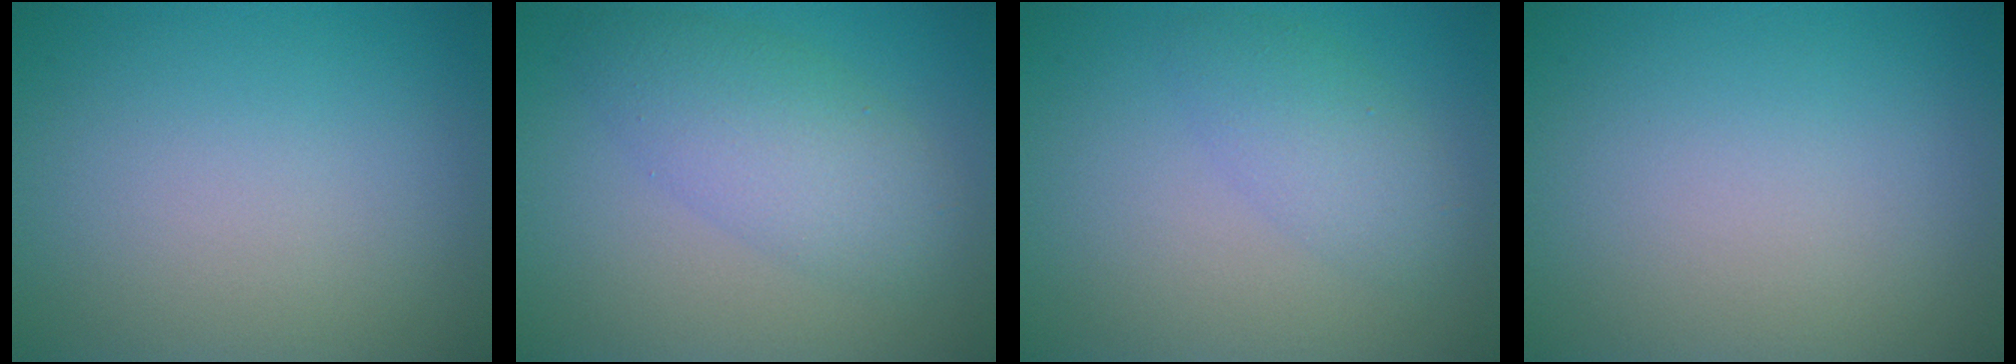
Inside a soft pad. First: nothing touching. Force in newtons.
{"total": 4.7, "press": 4.7, "slide": 0.2}
{"total": 2.8, "press": 2.8, "slide": 0.1}
{"total": 0.0}